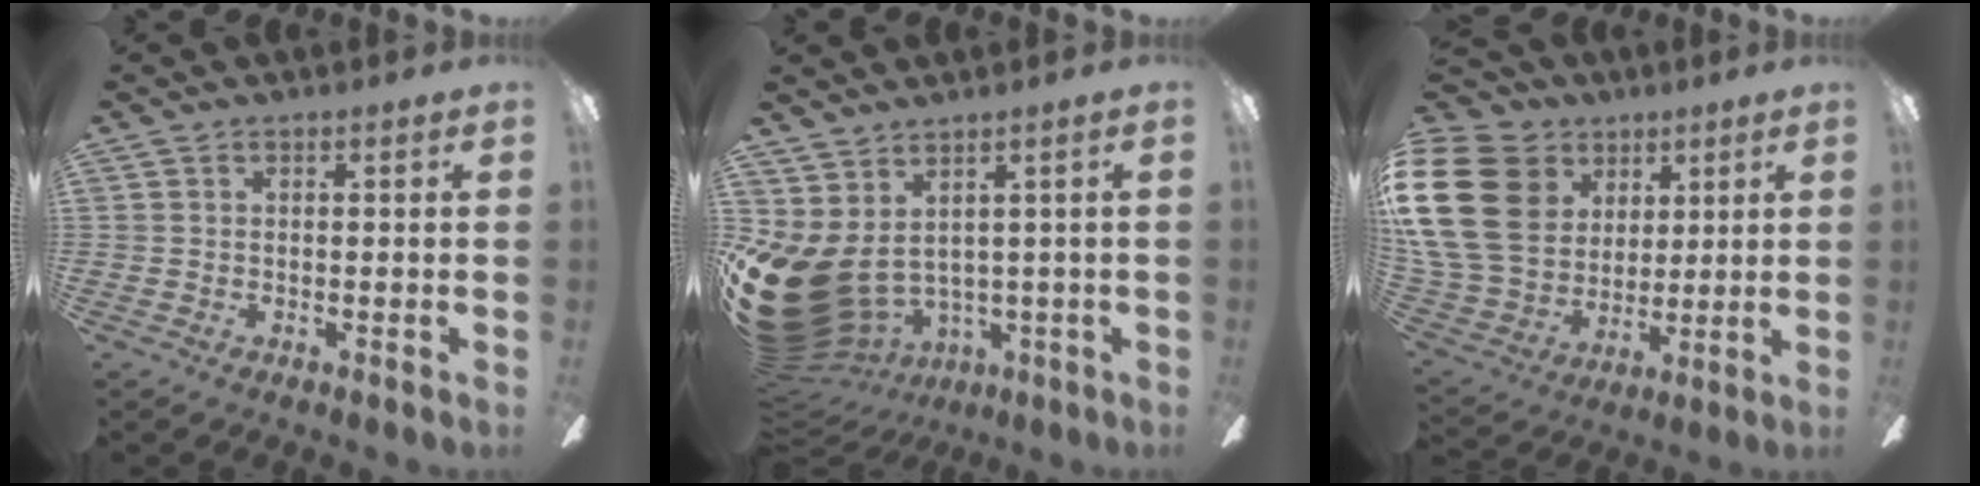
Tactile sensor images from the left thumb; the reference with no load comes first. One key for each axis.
{"total": 14.2, "fx": -1.3, "fy": 9.5, "fz": 10.4, "tx": -0.224, "ty": -0.029, "tz": -0.003}
{"total": 24.7, "fx": 7.0, "fy": 19.4, "fz": 13.6, "tx": -0.314, "ty": -0.017, "tz": 0.142}